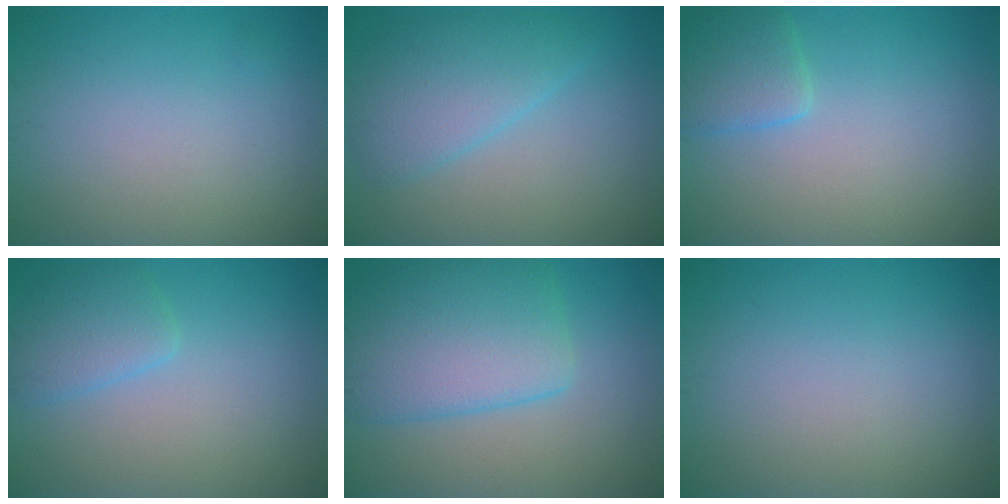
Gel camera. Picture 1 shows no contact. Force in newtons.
{"total": 4.3, "press": 4.3, "slide": 0.2}
{"total": 2.5, "press": 2.5, "slide": 0.2}
{"total": 2.6, "press": 2.6, "slide": 0.2}
{"total": 7.2, "press": 7.2, "slide": 0.2}
{"total": 0.0}